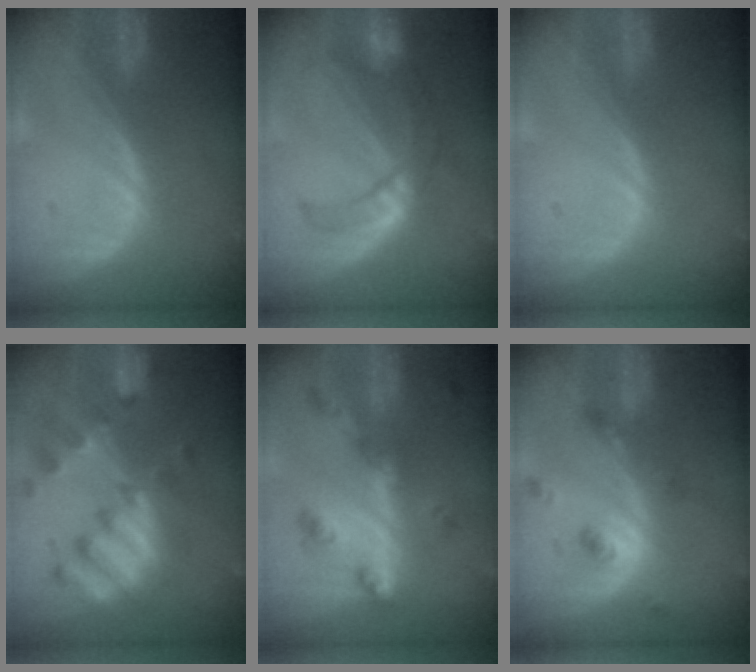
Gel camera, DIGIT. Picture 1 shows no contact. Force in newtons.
{"total": 7.4, "press": 7.2, "slide": 1.9}
{"total": 0.0}
{"total": 10.1, "press": 8.9, "slide": 4.8}
{"total": 6.8, "press": 6.0, "slide": 3.3}
{"total": 5.0, "press": 4.4, "slide": 2.4}